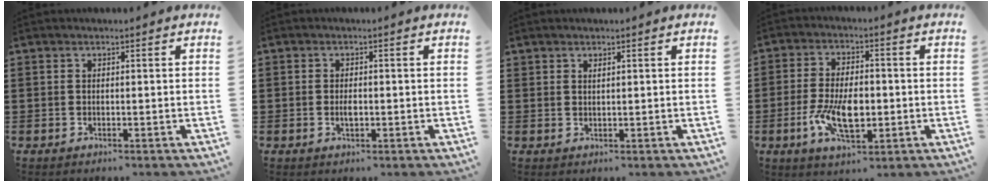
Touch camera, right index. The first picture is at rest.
{"total": 1.8, "force": [-0.3, 0.8, 1.6], "torque": [-0.030, 0.000, -0.005]}
{"total": 0.6, "force": [0.5, 0.2, 0.3], "torque": [-0.008, 0.000, 0.010]}
{"total": 8.7, "force": [-1.8, 4.1, 7.4], "torque": [-0.152, -0.006, -0.036]}